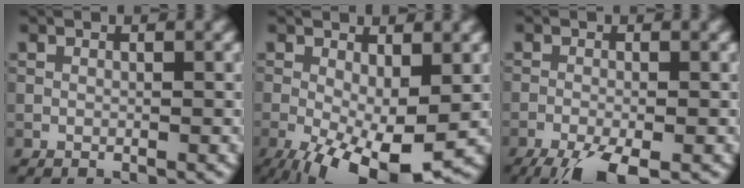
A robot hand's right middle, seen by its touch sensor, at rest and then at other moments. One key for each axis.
{"total": 9.3, "fx": -3.2, "fy": 3.5, "fz": 8.0, "tx": -0.154, "ty": -0.021, "tz": -0.045}
{"total": 5.7, "fx": -3.9, "fy": 1.3, "fz": 3.9, "tx": -0.065, "ty": -0.022, "tz": -0.068}